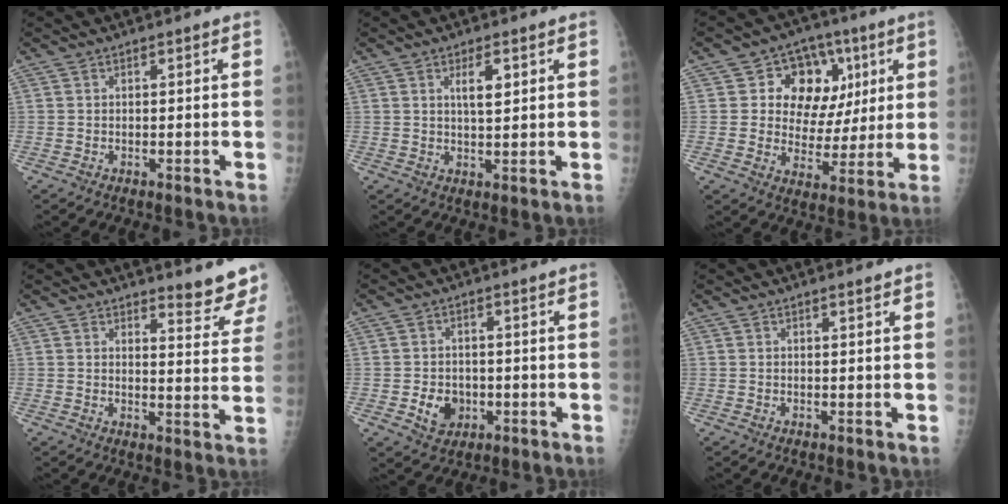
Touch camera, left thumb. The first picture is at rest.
{"total": 3.9, "force": [1.7, 1.3, 3.3], "torque": [-0.046, -0.008, 0.030]}
{"total": 14.5, "force": [4.9, 11.2, 7.8], "torque": [-0.051, -0.003, 0.078]}
{"total": 6.8, "force": [6.3, 1.3, 2.2], "torque": [-0.004, -0.054, 0.068]}
{"total": 5.3, "force": [-1.3, 4.4, 2.8], "torque": [-0.027, 0.004, -0.014]}
{"total": 0.7, "force": [0.6, 0.0, 0.4], "torque": [-0.009, -0.004, 0.011]}